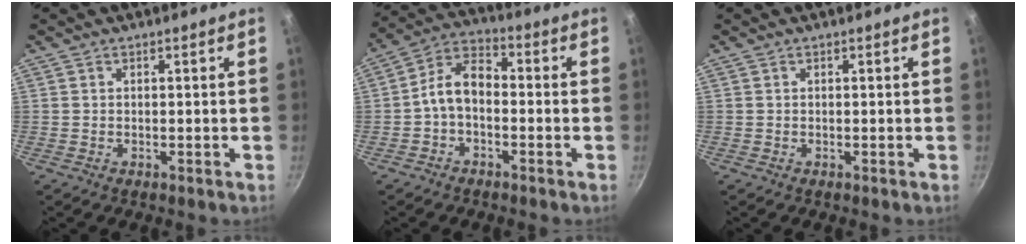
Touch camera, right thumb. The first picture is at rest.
{"total": 7.5, "force": [-1.8, 4.6, 5.6], "torque": [-0.095, 0.042, -0.045]}
{"total": 0.0}